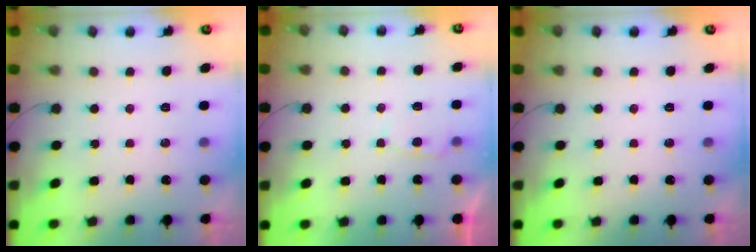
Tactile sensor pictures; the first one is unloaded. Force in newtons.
{"total": 2.7, "press": 2.7, "slide": 0.4}
{"total": 0.0}